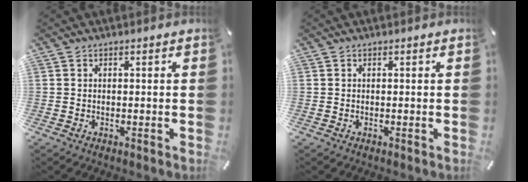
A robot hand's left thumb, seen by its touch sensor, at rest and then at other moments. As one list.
[{"total": 0.0}]